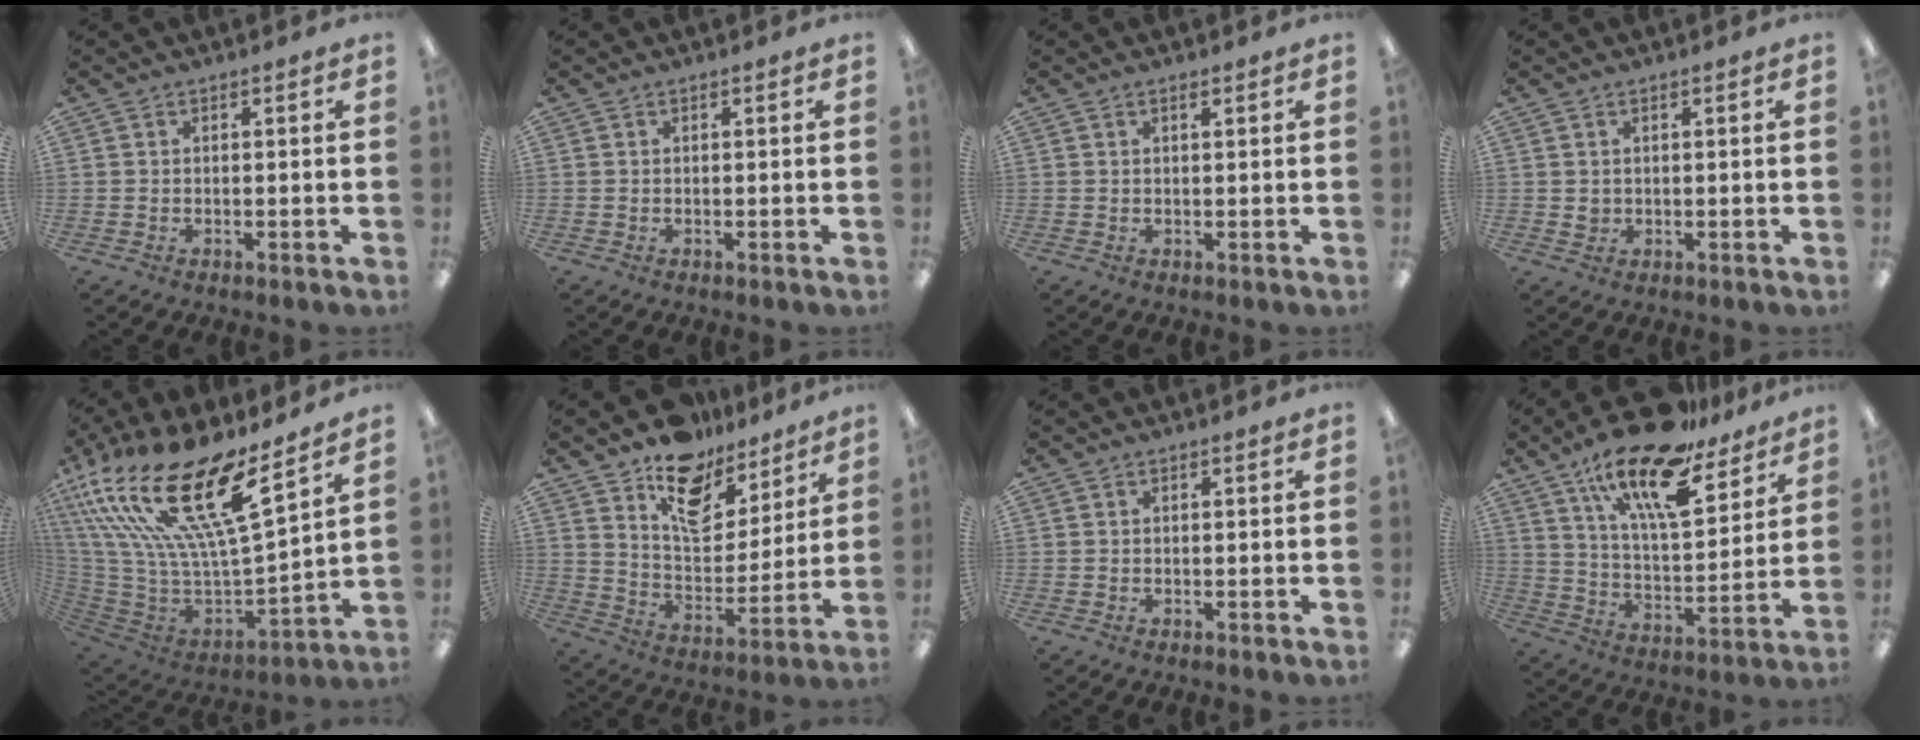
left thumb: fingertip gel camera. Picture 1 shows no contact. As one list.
[{"total": 0.0}, {"total": 0.7, "force": [0.6, 0.2, 0.4], "torque": [-0.009, 0.000, 0.011]}, {"total": 1.3, "force": [0.6, 1.1, 0.4], "torque": [-0.010, 0.003, 0.011]}, {"total": 26.6, "force": [16.3, 8.4, 19.4], "torque": [-0.393, -0.119, 0.280]}, {"total": 13.8, "force": [10.4, 7.4, 5.2], "torque": [-0.085, -0.076, 0.188]}, {"total": 0.0}, {"total": 21.0, "force": [15.2, 7.1, 12.6], "torque": [-0.206, -0.099, 0.258]}]